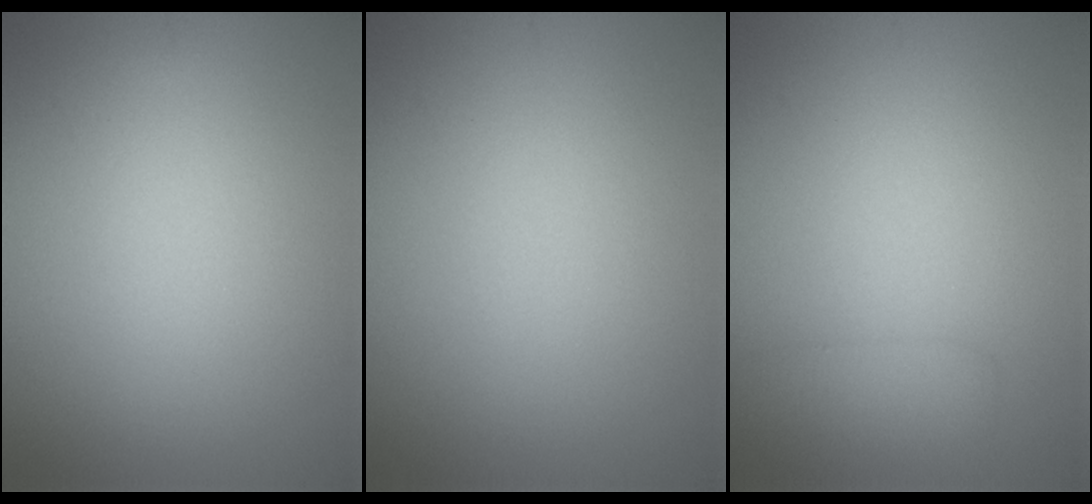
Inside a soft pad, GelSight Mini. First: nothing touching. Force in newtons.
{"total": 0.0}
{"total": 1.5, "press": 1.5, "slide": 0.2}